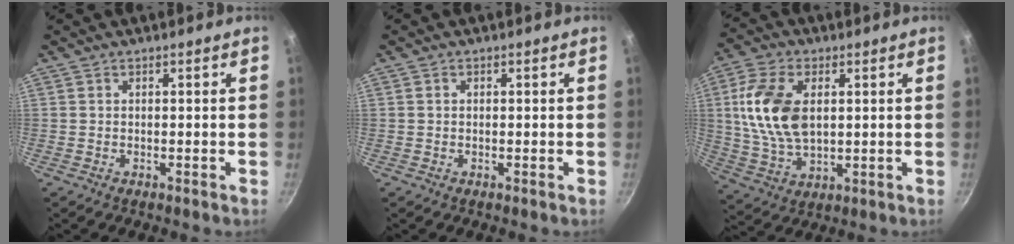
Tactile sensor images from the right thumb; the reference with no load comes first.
{"total": 0.6, "force": [0.1, 0.5, 0.3], "torque": [-0.004, 0.004, 0.002]}
{"total": 14.3, "force": [2.5, 8.6, 11.2], "torque": [-0.208, -0.007, 0.052]}